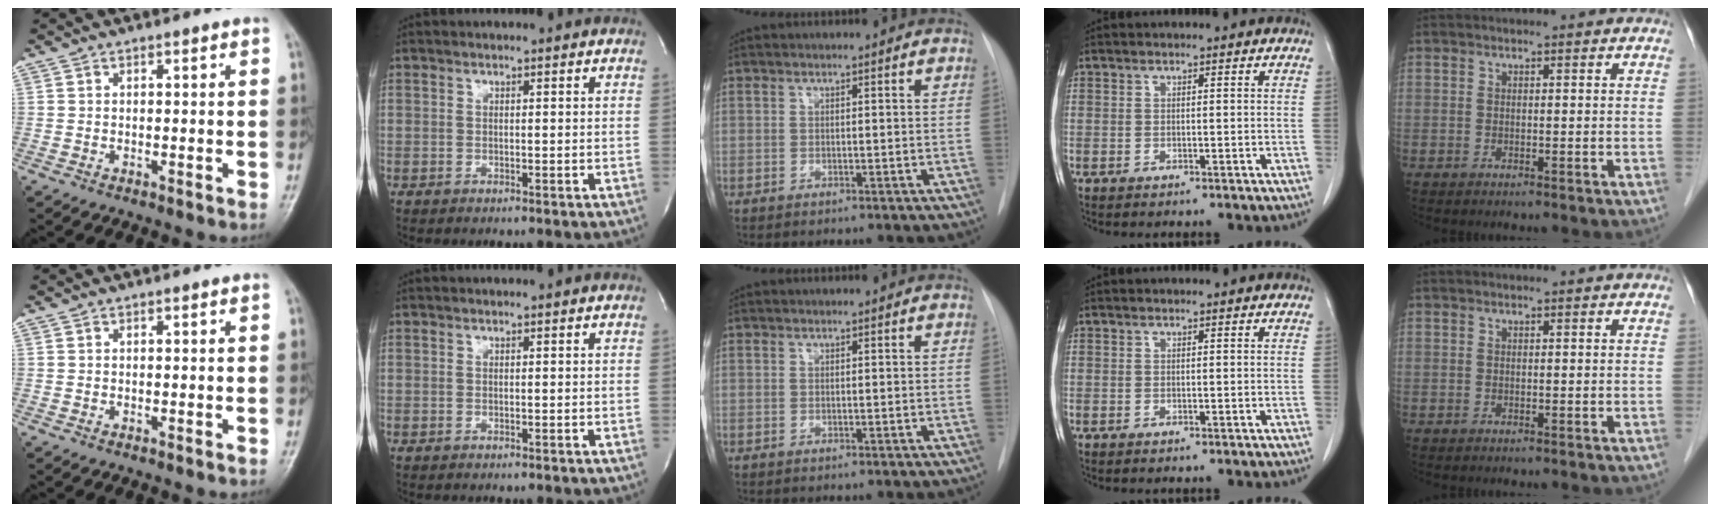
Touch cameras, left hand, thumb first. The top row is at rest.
{}